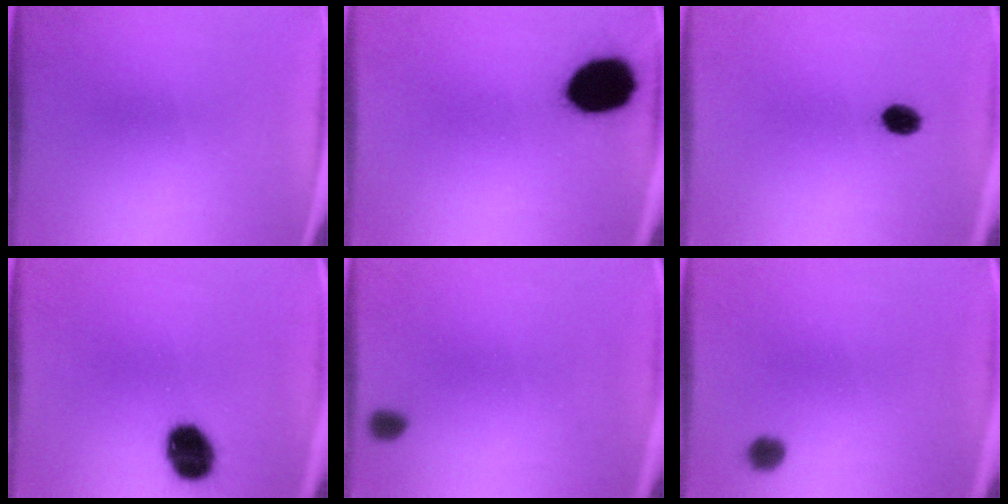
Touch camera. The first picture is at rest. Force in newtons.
{"total": 16.1}
{"total": 3.5}
{"total": 11.1}
{"total": 1.3}
{"total": 2.6}